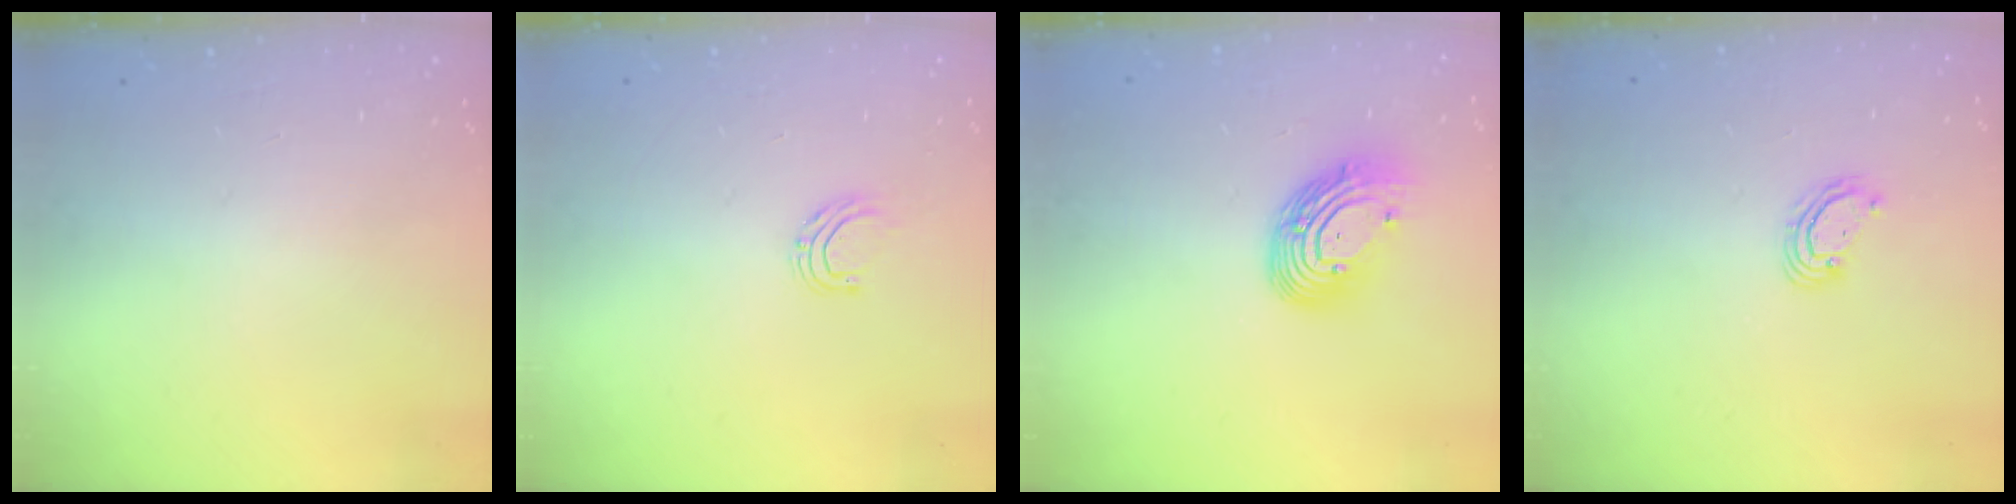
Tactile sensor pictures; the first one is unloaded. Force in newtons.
{"total": 4.5, "press": 4.5, "slide": 0.4}
{"total": 12.8, "press": 12.8, "slide": 1.2}
{"total": 2.8, "press": 2.8, "slide": 0.3}